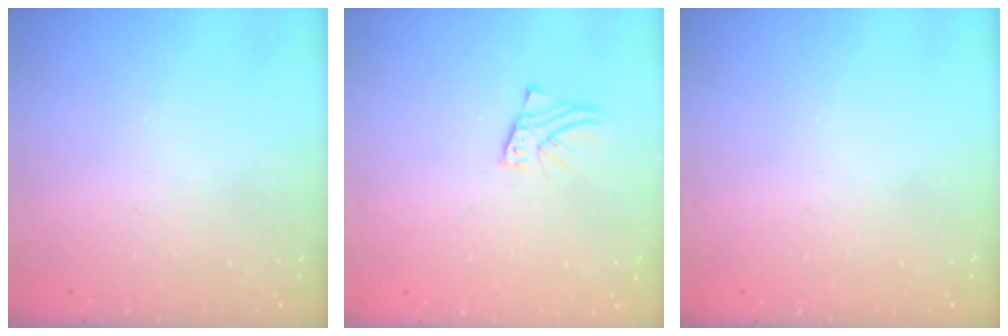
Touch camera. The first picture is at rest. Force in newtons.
{"total": 2.7, "press": 2.7, "slide": 0.1}
{"total": 0.0}